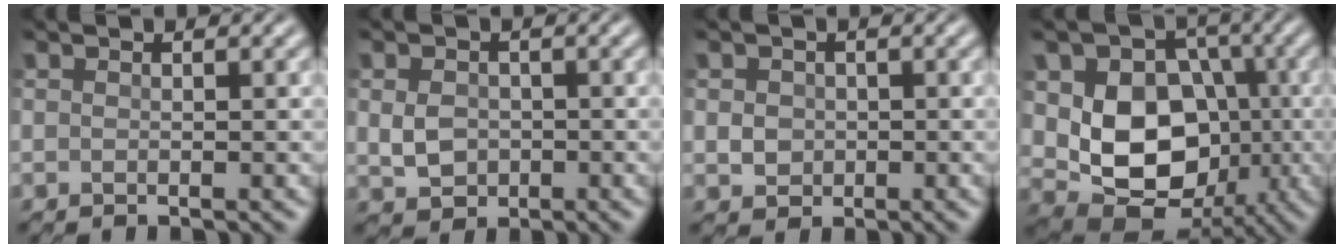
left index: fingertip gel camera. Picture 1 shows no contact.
{"total": 3.0, "force": [-0.3, 2.4, 1.7], "torque": [-0.042, -0.006, -0.009]}
{"total": 2.1, "force": [-0.2, 1.8, 0.9], "torque": [-0.022, -0.004, -0.007]}
{"total": 11.3, "force": [-0.4, 8.5, 7.4], "torque": [-0.120, -0.015, -0.012]}